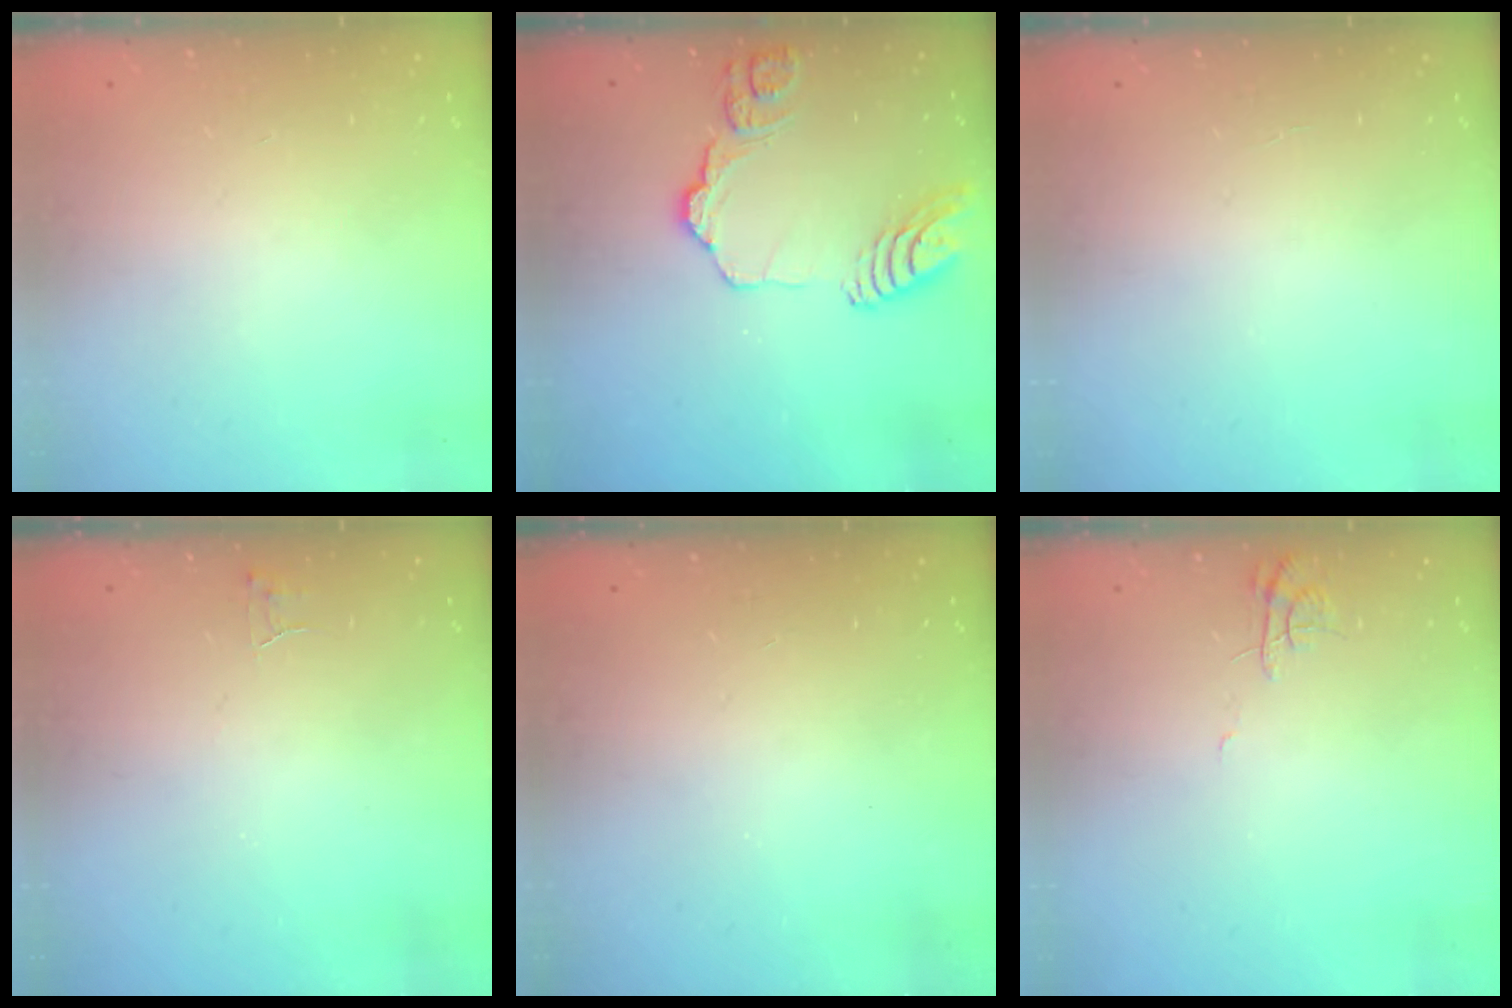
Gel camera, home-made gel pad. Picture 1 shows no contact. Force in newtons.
{"total": 14.7, "press": 14.6, "slide": 1.4}
{"total": 1.8, "press": 1.8, "slide": 0.2}
{"total": 2.8, "press": 2.8, "slide": 0.2}
{"total": 0.0}
{"total": 4.6, "press": 4.6, "slide": 0.6}